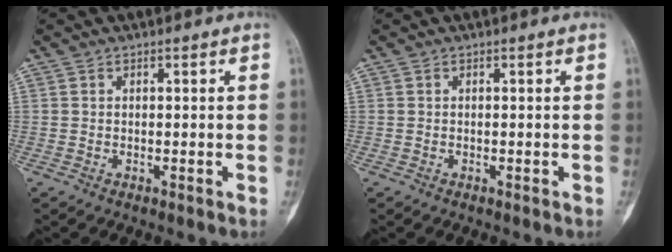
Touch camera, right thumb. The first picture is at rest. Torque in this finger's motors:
{"motor_torque": [-0.29, 0.02, -0.07, 0.14, -0.03]}